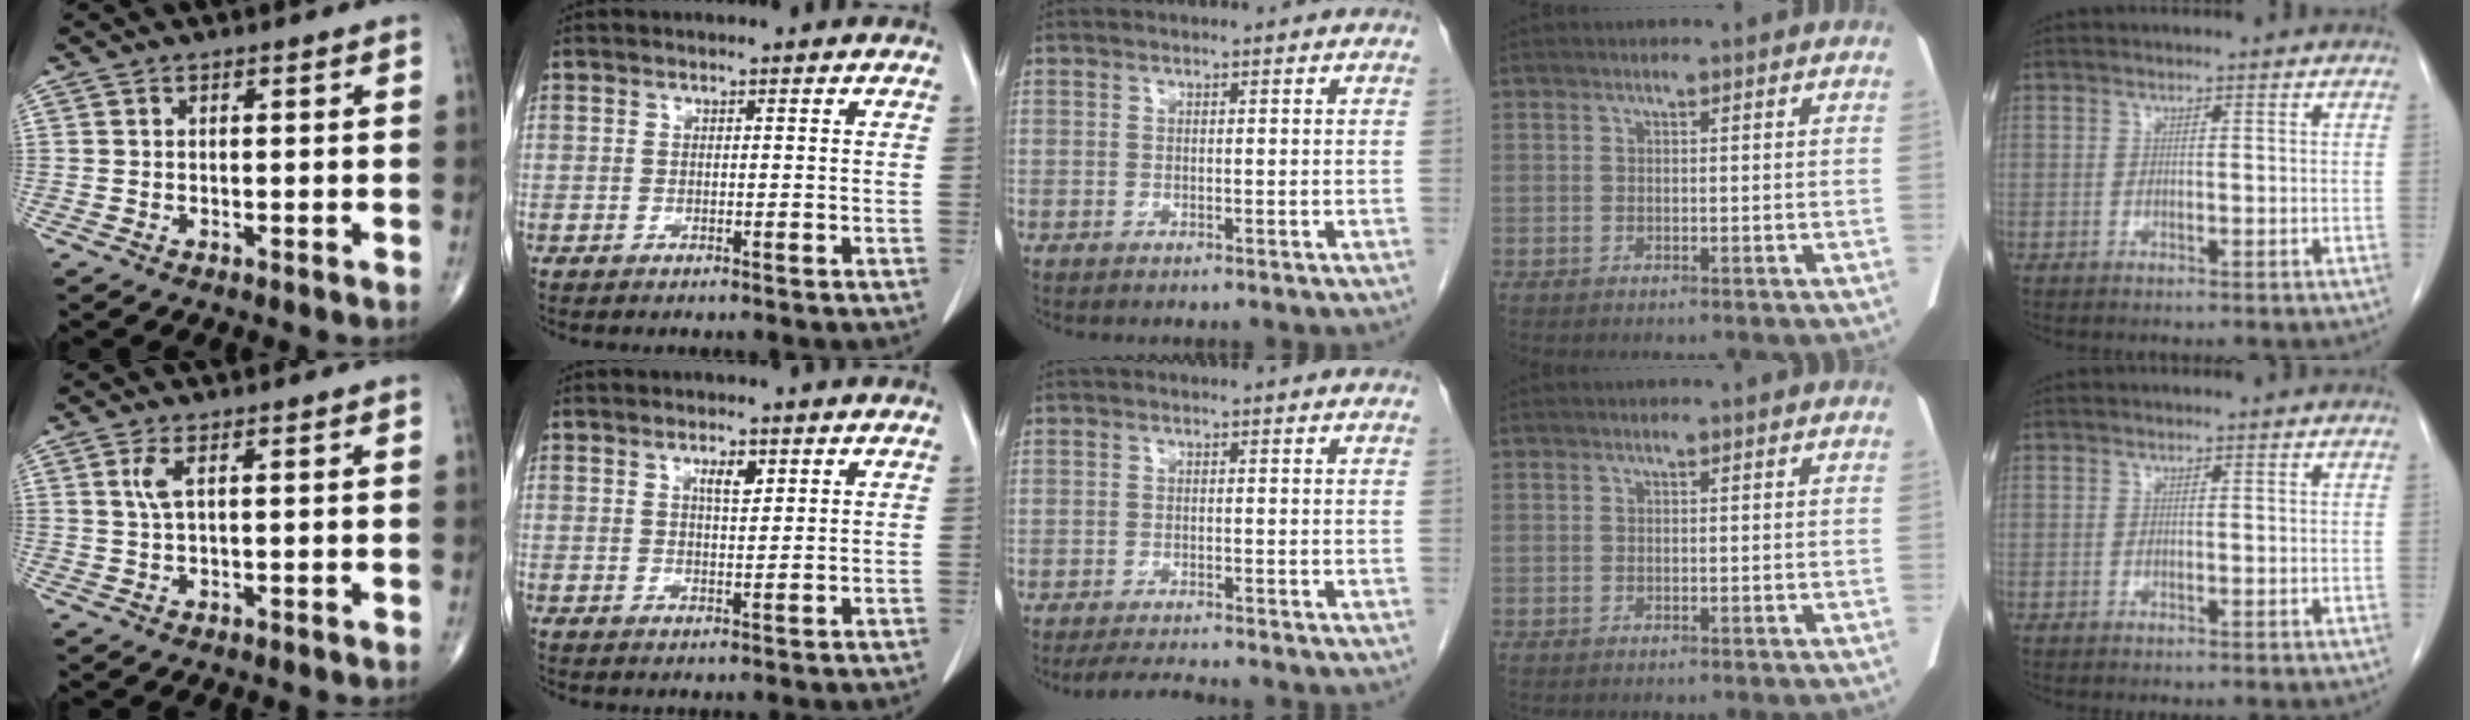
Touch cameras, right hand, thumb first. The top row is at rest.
{"thumb": {"total": 2.4, "force": [0.8, 0.4, 2.2], "torque": [-0.064, 0.004, 0.022]}, "index": {"total": 2.8, "force": [1.4, 0.8, 2.3], "torque": [-0.040, -0.002, 0.025]}, "middle": {"total": 3.0, "force": [-2.9, -0.4, 0.9], "torque": [-0.023, -0.017, -0.048]}}